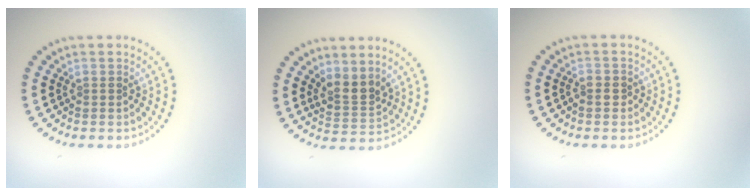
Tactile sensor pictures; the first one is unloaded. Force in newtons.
{"total": 2.5, "press": 2.0, "slide": 1.5}
{"total": 0.9, "press": 0.8, "slide": 0.4}